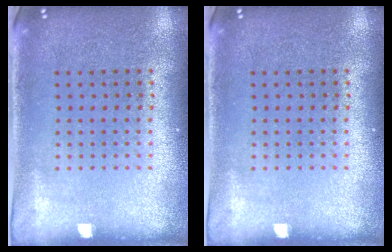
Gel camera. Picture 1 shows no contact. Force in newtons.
{"total": 0.0}